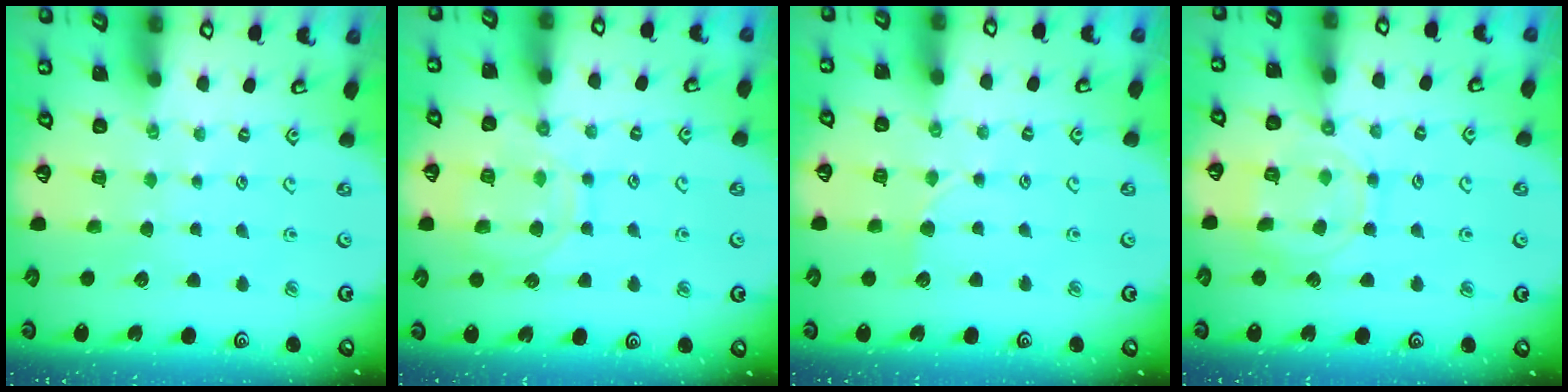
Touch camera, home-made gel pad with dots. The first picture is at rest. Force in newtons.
{"total": 11.9, "press": 11.9, "slide": 1.2}
{"total": 4.5, "press": 4.4, "slide": 0.5}
{"total": 11.2, "press": 11.1, "slide": 0.7}